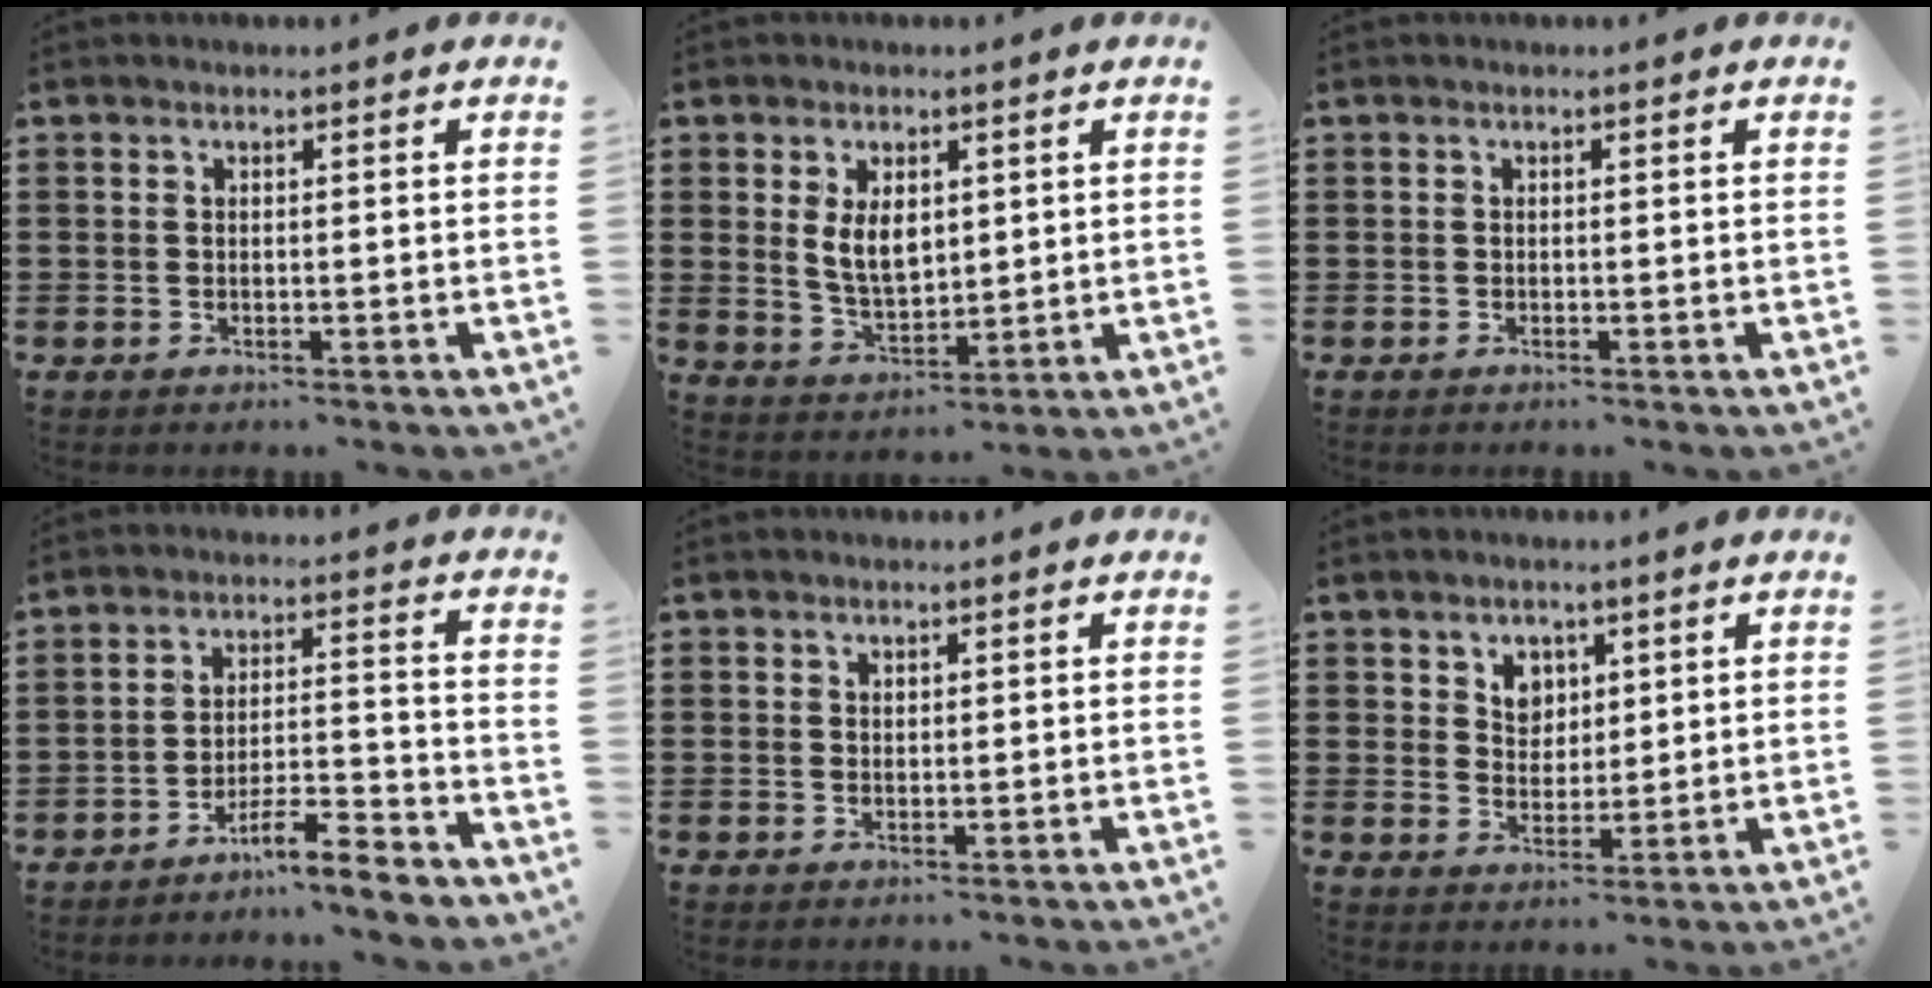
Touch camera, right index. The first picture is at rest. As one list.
[{"total": 5.8, "force": [1.5, 3.2, 4.6], "torque": [-0.090, 0.004, 0.026]}, {"total": 0.0}, {"total": 6.5, "force": [-5.9, 0.2, 2.7], "torque": [-0.044, 0.003, -0.111]}, {"total": 0.7, "force": [0.6, 0.3, 0.1], "torque": [-0.004, -0.002, 0.014]}, {"total": 3.6, "force": [2.1, 2.8, 0.8], "torque": [-0.023, 0.006, 0.037]}]